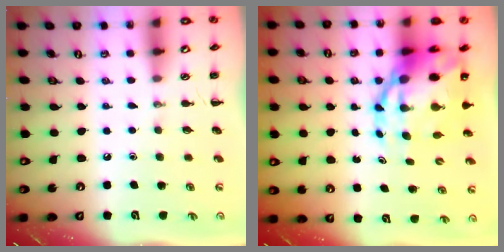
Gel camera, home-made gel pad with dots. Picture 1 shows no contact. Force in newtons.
{"total": 13.5, "press": 13.1, "slide": 3.2}